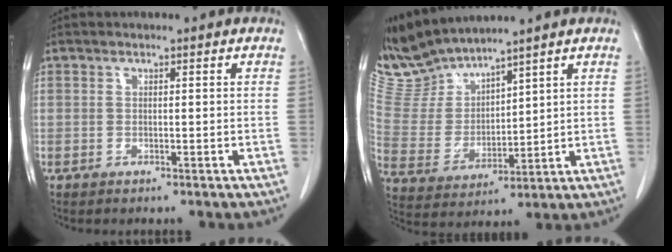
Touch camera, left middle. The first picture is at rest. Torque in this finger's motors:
{"motor_torque": [0.07, -1.25, -0.09, -0.03]}